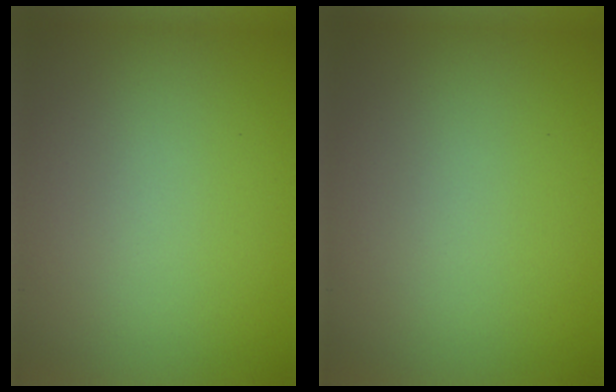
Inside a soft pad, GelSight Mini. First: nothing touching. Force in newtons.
{"total": 0.0}